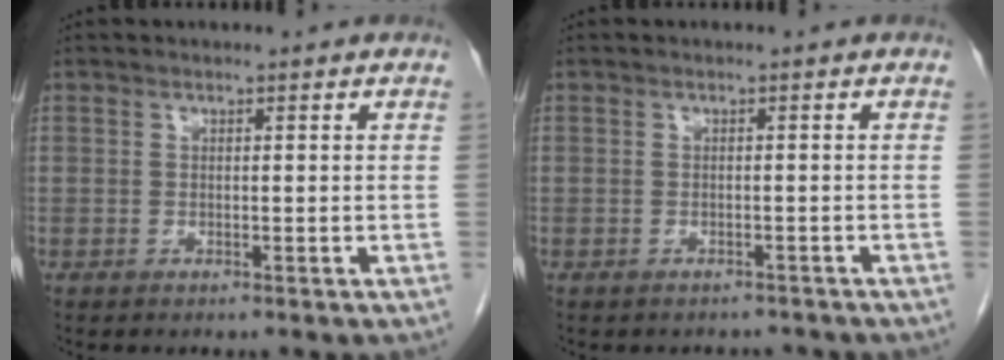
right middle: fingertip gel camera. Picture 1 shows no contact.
{"total": 3.0, "force": [-2.7, 1.2, 0.1], "torque": [-0.003, 0.000, -0.034]}